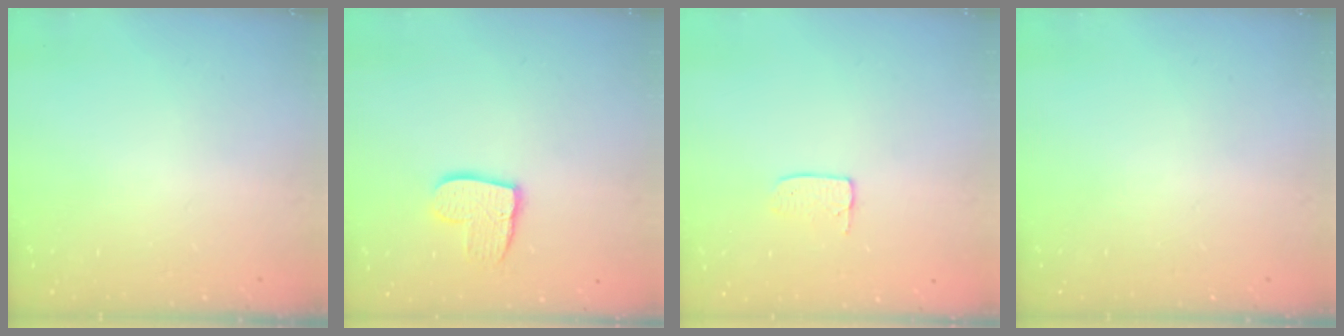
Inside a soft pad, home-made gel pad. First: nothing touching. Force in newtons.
{"total": 10.9, "press": 10.9, "slide": 0.9}
{"total": 3.6, "press": 3.6, "slide": 0.2}
{"total": 0.0}